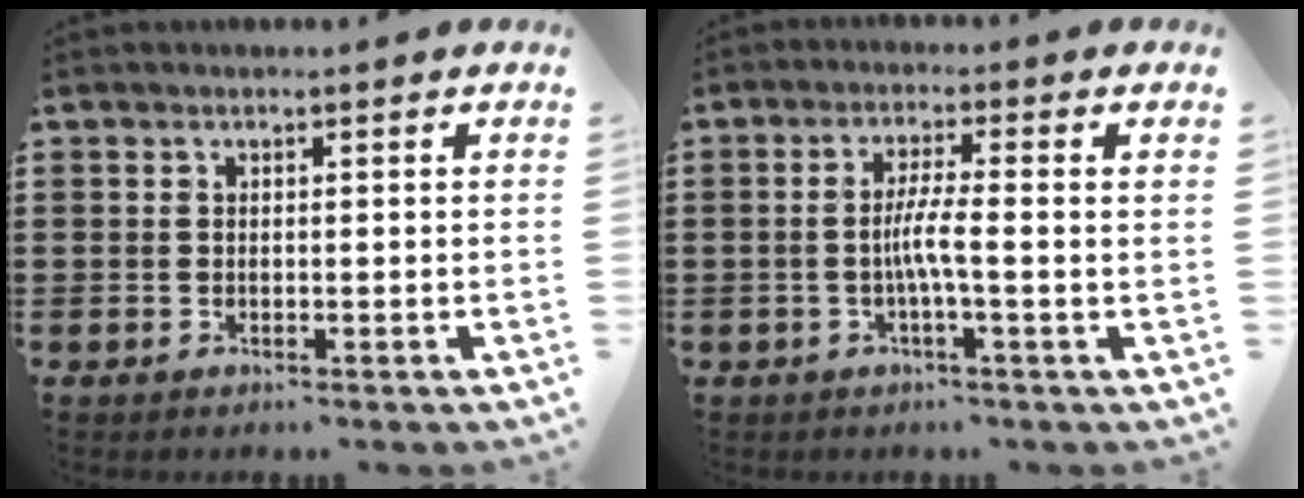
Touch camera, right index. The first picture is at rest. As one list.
[{"total": 4.5, "force": [-0.6, -0.4, 4.5], "torque": [-0.081, -0.008, -0.014]}]